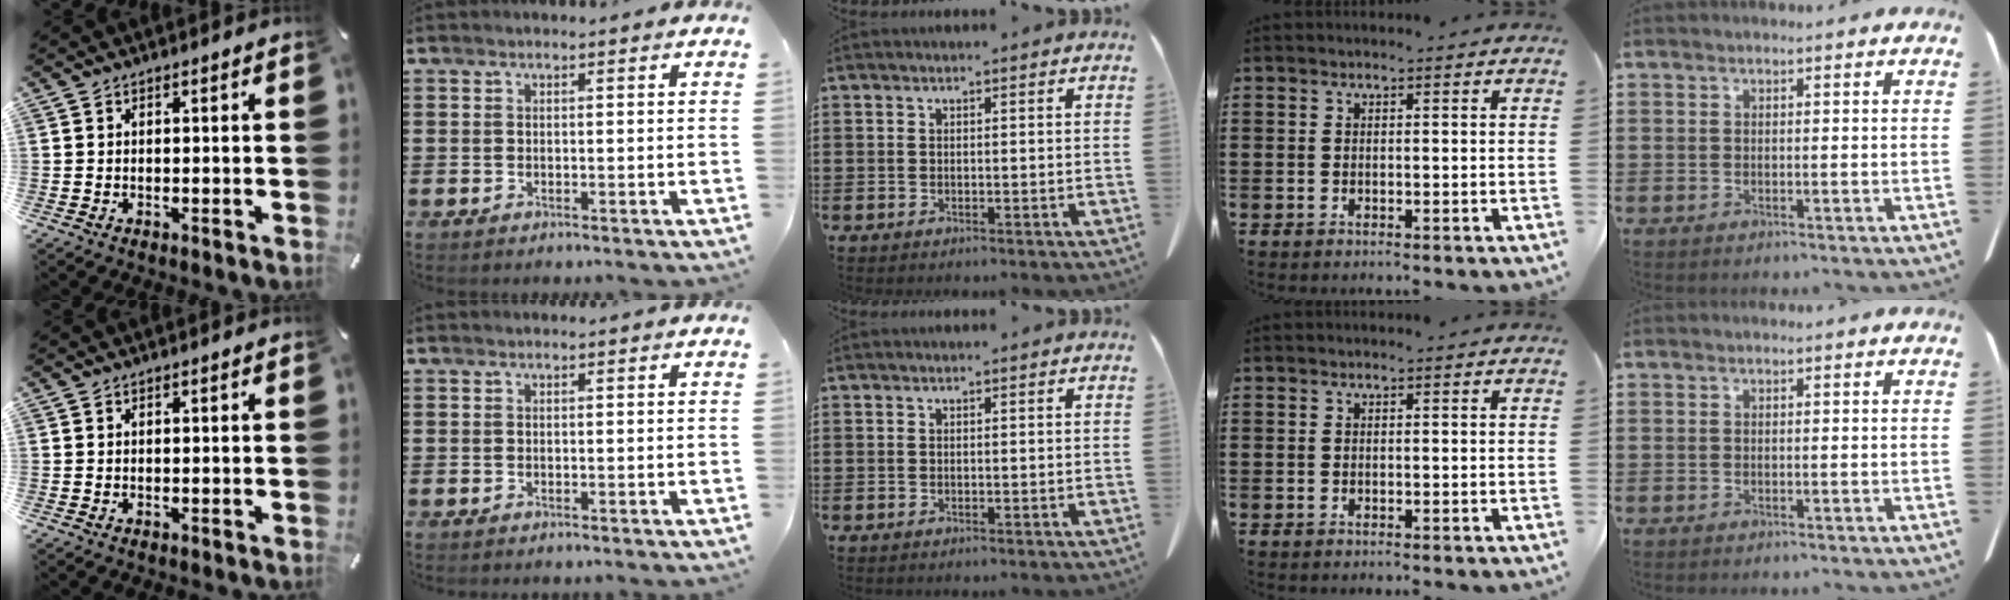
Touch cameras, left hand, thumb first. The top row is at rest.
{}